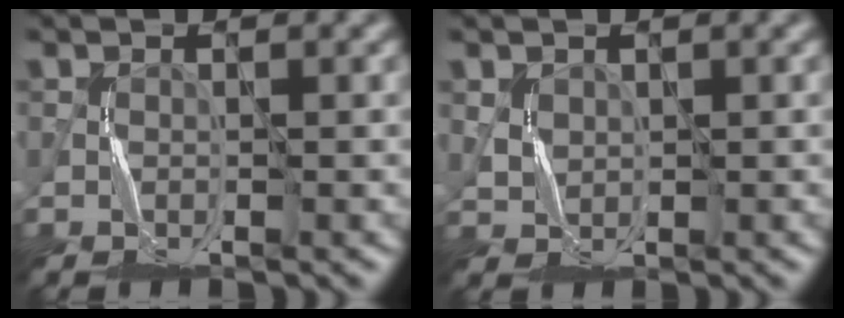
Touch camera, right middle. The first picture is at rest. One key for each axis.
{"total": 1.4, "fx": 0.9, "fy": 1.1, "fz": 0.3, "tx": -0.013, "ty": -0.003, "tz": 0.024}